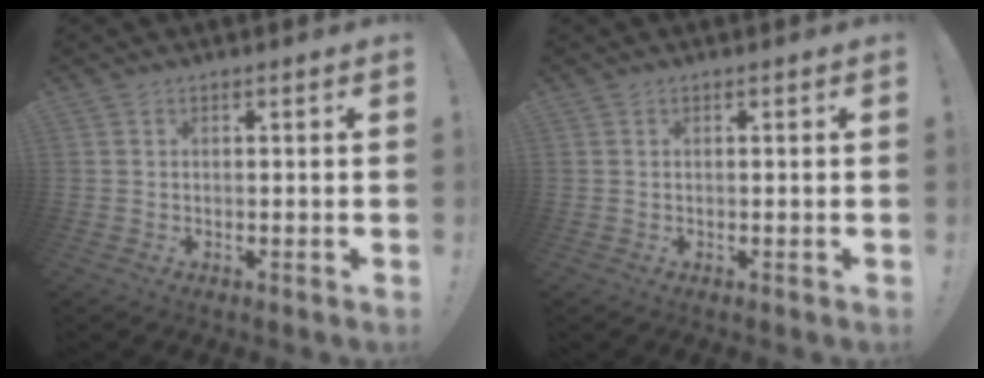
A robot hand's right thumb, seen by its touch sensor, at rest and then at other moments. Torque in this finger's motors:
{"motor_torque": [0.00, 0.00, -0.06, 0.05, 0.00]}